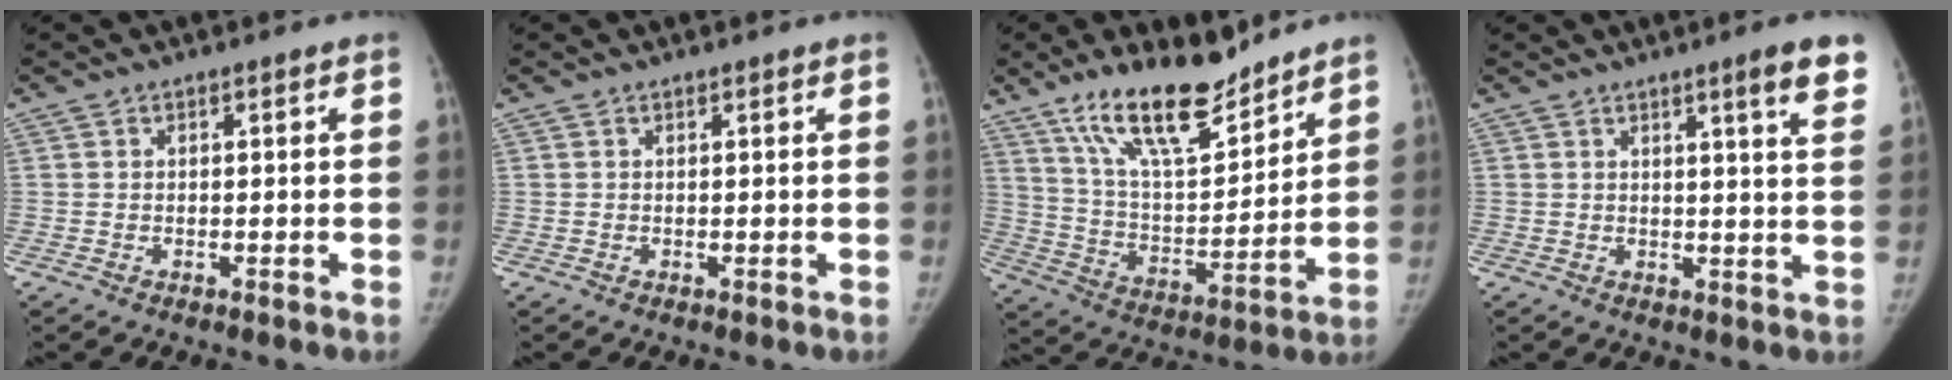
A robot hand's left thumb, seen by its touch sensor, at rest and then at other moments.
{"total": 0.0}
{"total": 18.2, "force": [13.6, 6.1, 10.6], "torque": [-0.143, -0.079, 0.244]}
{"total": 7.2, "force": [4.6, 0.2, 5.6], "torque": [-0.061, -0.022, 0.053]}